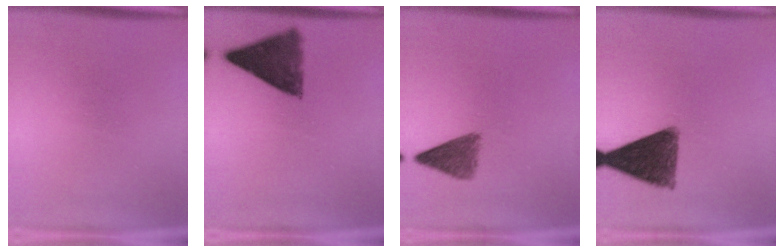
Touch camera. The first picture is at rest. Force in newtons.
{"total": 9.5}
{"total": 4.3}
{"total": 11.5}